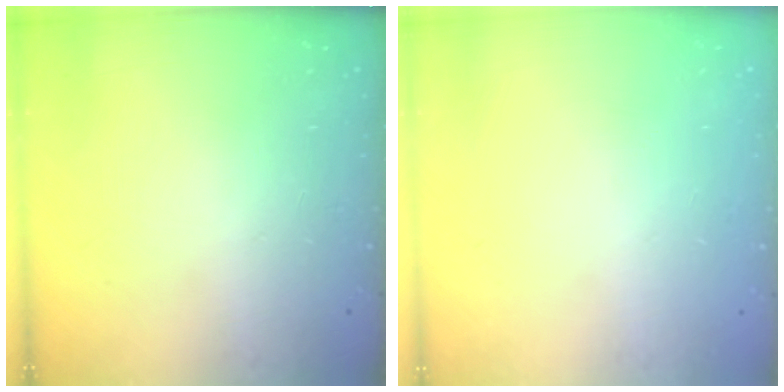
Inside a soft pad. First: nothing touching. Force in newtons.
{"total": 0.0}